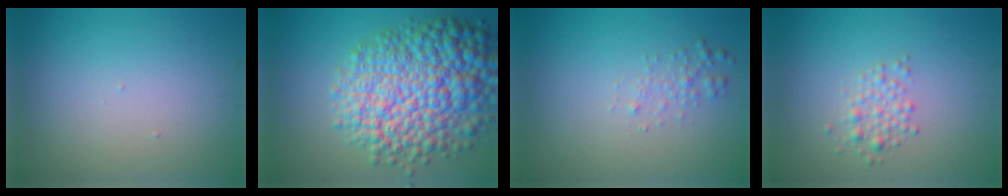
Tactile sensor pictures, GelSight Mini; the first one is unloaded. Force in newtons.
{"total": 12.5, "press": 12.5, "slide": 0.3}
{"total": 1.3, "press": 1.3, "slide": 0.0}
{"total": 1.9, "press": 1.9, "slide": 0.1}